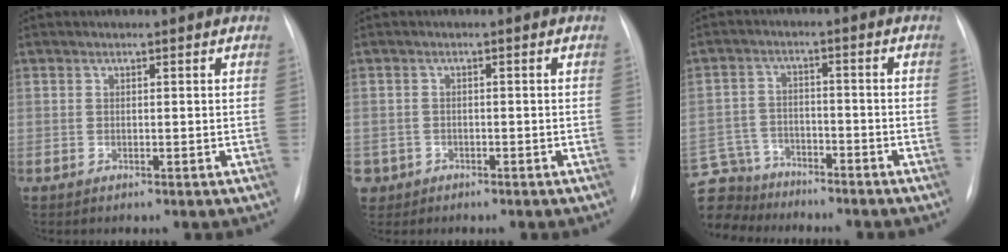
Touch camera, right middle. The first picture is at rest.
{"total": 3.0, "force": [-1.5, 2.6, -0.1], "torque": [0.002, 0.009, -0.026]}
{"total": 11.5, "force": [-10.3, 4.9, 1.4], "torque": [-0.051, 0.013, -0.179]}